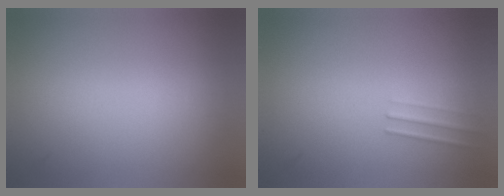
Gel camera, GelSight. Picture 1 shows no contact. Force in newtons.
{"total": 1.0}